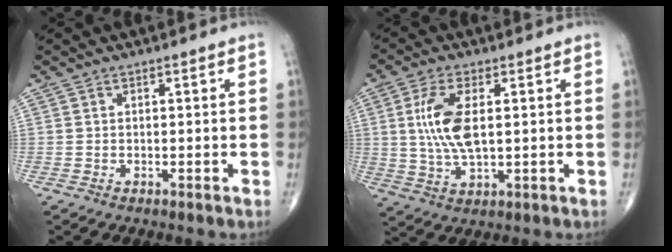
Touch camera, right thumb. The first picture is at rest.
{"total": 9.9, "force": [1.5, 4.3, 8.8], "torque": [-0.188, -0.006, 0.032]}